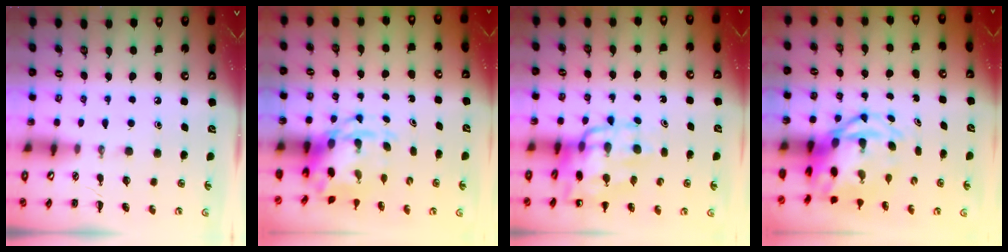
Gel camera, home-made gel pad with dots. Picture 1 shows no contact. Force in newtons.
{"total": 3.7, "press": 3.6, "slide": 0.9}
{"total": 13.5, "press": 13.1, "slide": 3.4}
{"total": 7.4, "press": 7.1, "slide": 2.1}